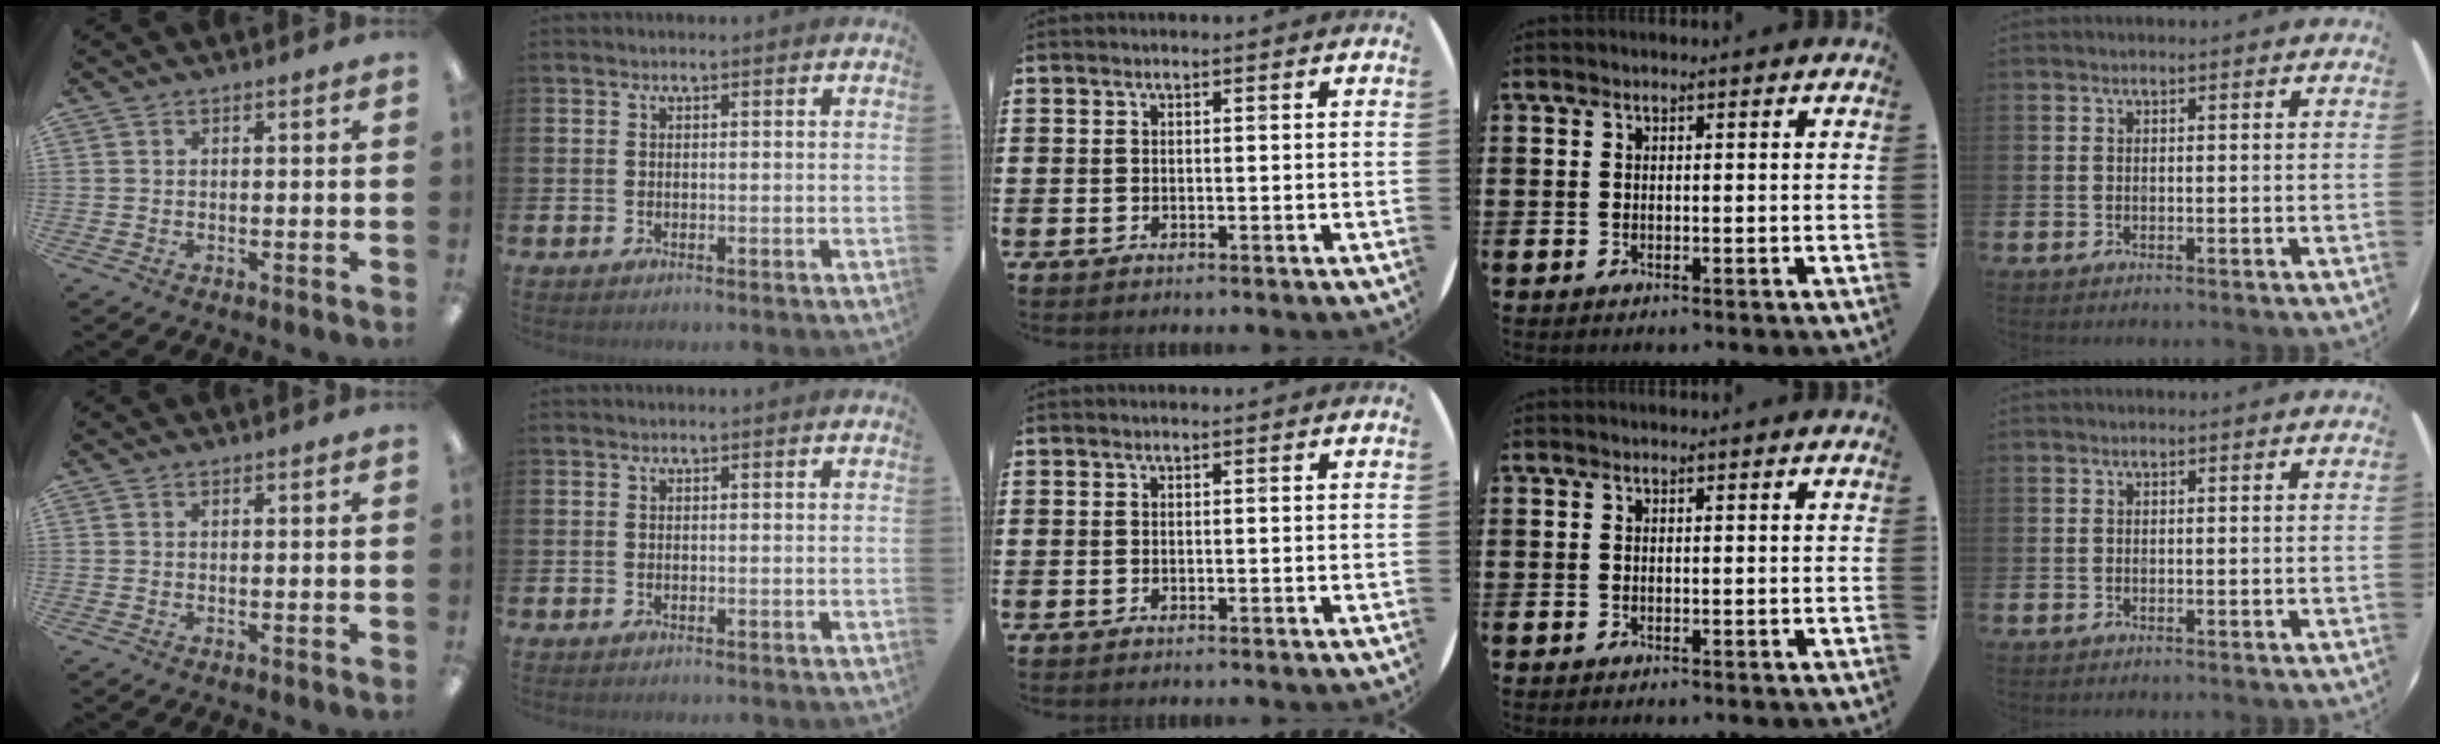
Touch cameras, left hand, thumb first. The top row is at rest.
{}